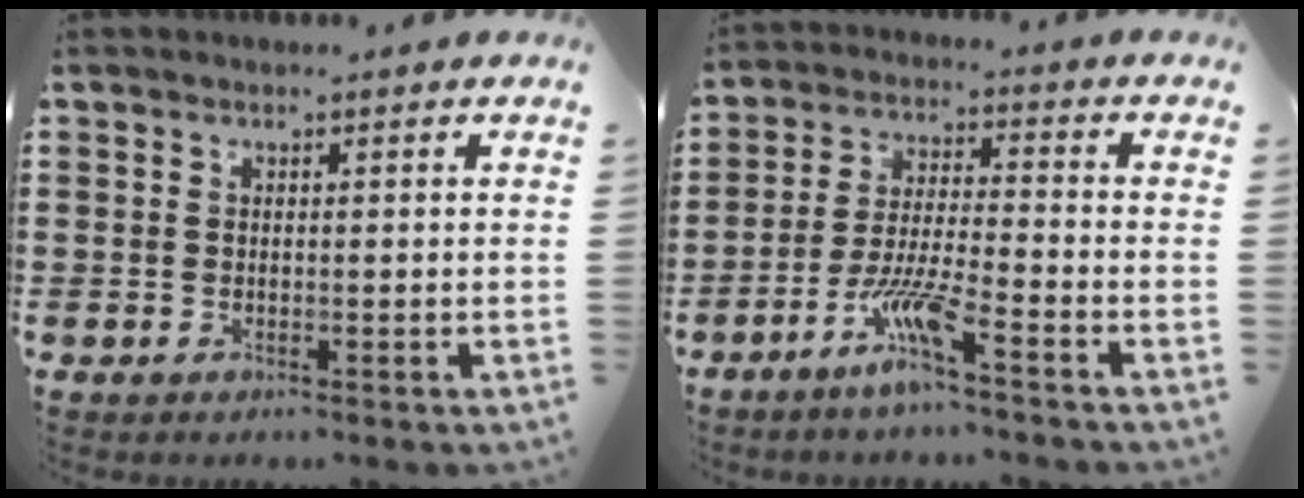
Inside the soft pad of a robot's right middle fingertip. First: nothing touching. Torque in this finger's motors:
{"motor_torque": [2.14, 0.00, 0.47, 0.19]}